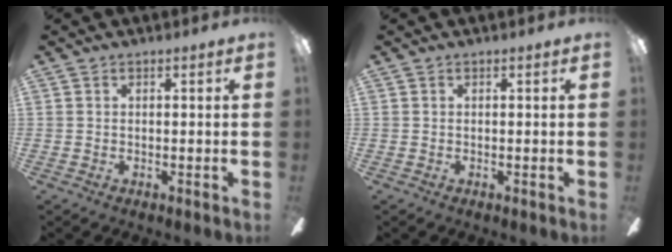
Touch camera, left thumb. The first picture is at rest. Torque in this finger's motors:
{"motor_torque": [0.00, 0.00, -0.02, 0.02, 0.00]}